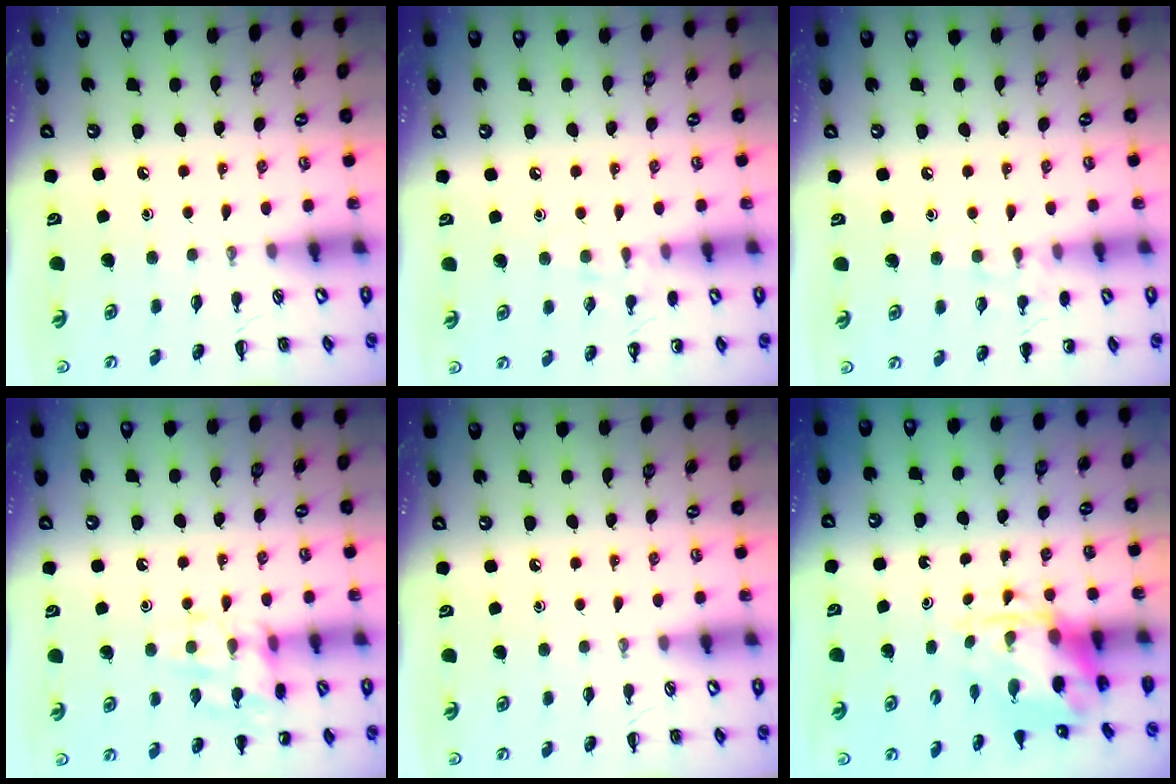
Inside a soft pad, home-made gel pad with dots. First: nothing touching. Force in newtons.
{"total": 6.9, "press": 6.6, "slide": 1.9}
{"total": 6.7, "press": 6.4, "slide": 2.1}
{"total": 13.3, "press": 13.3, "slide": 0.8}
{"total": 0.0}
{"total": 4.9, "press": 4.8, "slide": 0.8}